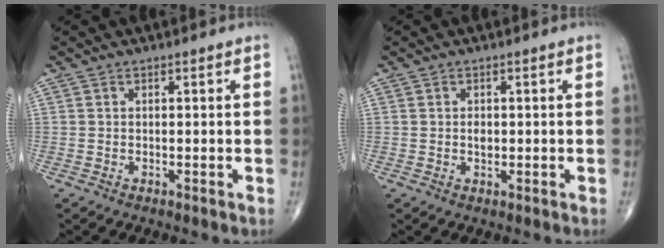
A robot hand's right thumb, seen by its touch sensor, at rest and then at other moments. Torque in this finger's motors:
{"motor_torque": [1.74, 1.28, 0.73, -0.02, -0.04]}